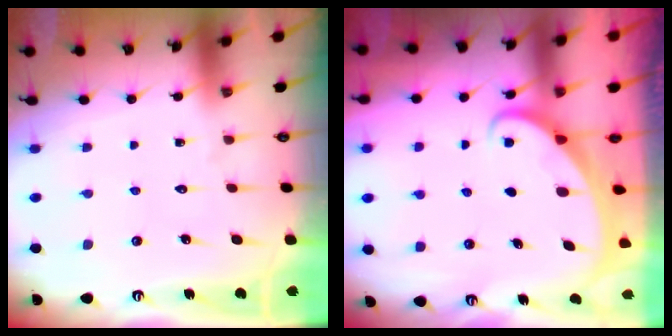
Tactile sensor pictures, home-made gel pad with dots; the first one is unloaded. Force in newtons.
{"total": 1.5, "press": 1.5, "slide": 0.2}